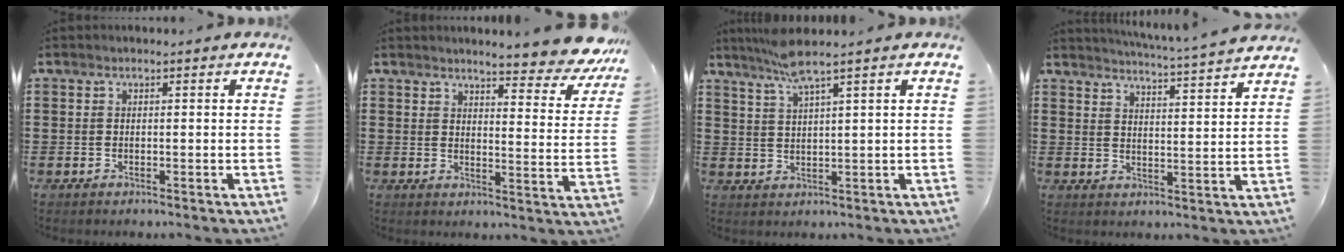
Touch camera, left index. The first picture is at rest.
{"total": 5.4, "force": [5.0, 0.0, 2.0], "torque": [-0.045, -0.033, 0.083]}
{"total": 4.9, "force": [3.7, -0.5, 3.2], "torque": [-0.071, -0.006, 0.065]}
{"total": 4.4, "force": [4.2, -0.8, 0.8], "torque": [-0.026, -0.035, 0.068]}